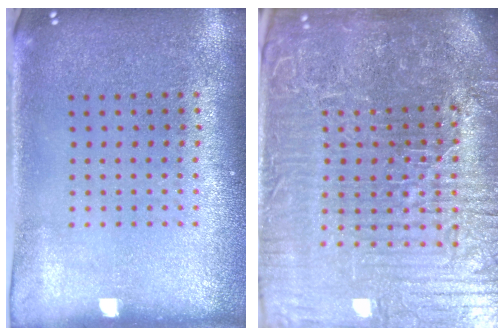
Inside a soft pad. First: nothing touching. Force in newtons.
{"total": 7.6, "press": 6.7, "slide": 3.6}